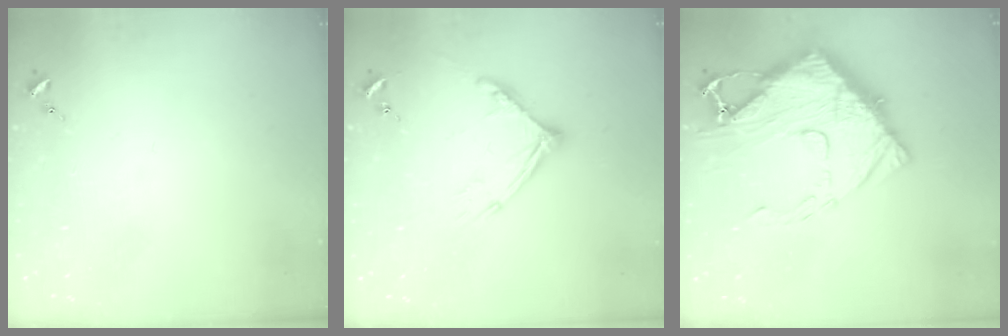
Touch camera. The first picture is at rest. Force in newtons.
{"total": 12.8, "press": 12.7, "slide": 1.2}
{"total": 17.4, "press": 17.4, "slide": 1.6}